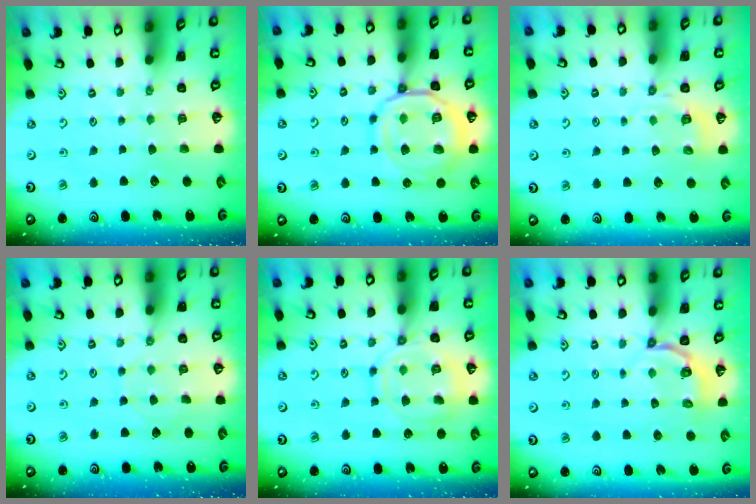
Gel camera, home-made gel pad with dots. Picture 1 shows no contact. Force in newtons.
{"total": 16.7, "press": 16.6, "slide": 1.7}
{"total": 3.8, "press": 3.4, "slide": 1.7}
{"total": 2.9, "press": 2.9, "slide": 0.3}
{"total": 13.9, "press": 13.8, "slide": 1.1}
{"total": 3.6, "press": 2.6, "slide": 2.5}